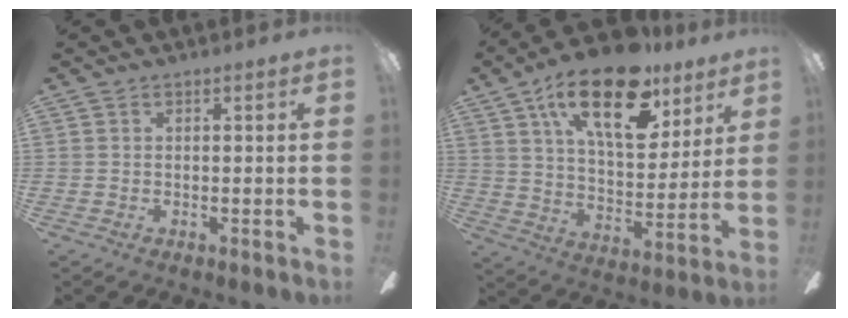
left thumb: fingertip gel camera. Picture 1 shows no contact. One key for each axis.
{"total": 22.9, "fx": 13.6, "fy": 10.3, "fz": 15.3, "tx": -0.243, "ty": -0.061, "tz": 0.230}